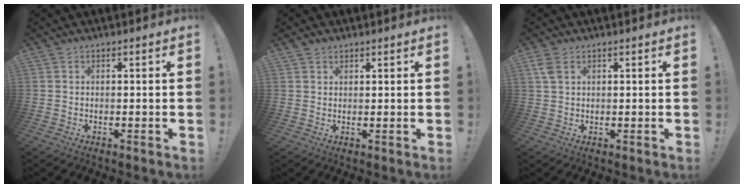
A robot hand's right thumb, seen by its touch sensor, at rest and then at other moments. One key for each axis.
{"total": 1.8, "fx": 1.5, "fy": 1.0, "fz": 0.4, "tx": -0.008, "ty": -0.006, "tz": 0.028}
{"total": 3.6, "fx": 1.8, "fy": 2.0, "fz": 2.4, "tx": -0.049, "ty": 0.002, "tz": 0.035}